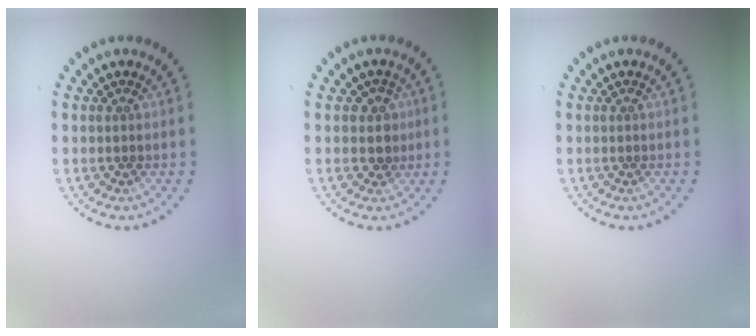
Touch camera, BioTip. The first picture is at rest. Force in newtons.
{"total": 1.8, "press": 1.6, "slide": 0.9}
{"total": 0.0}